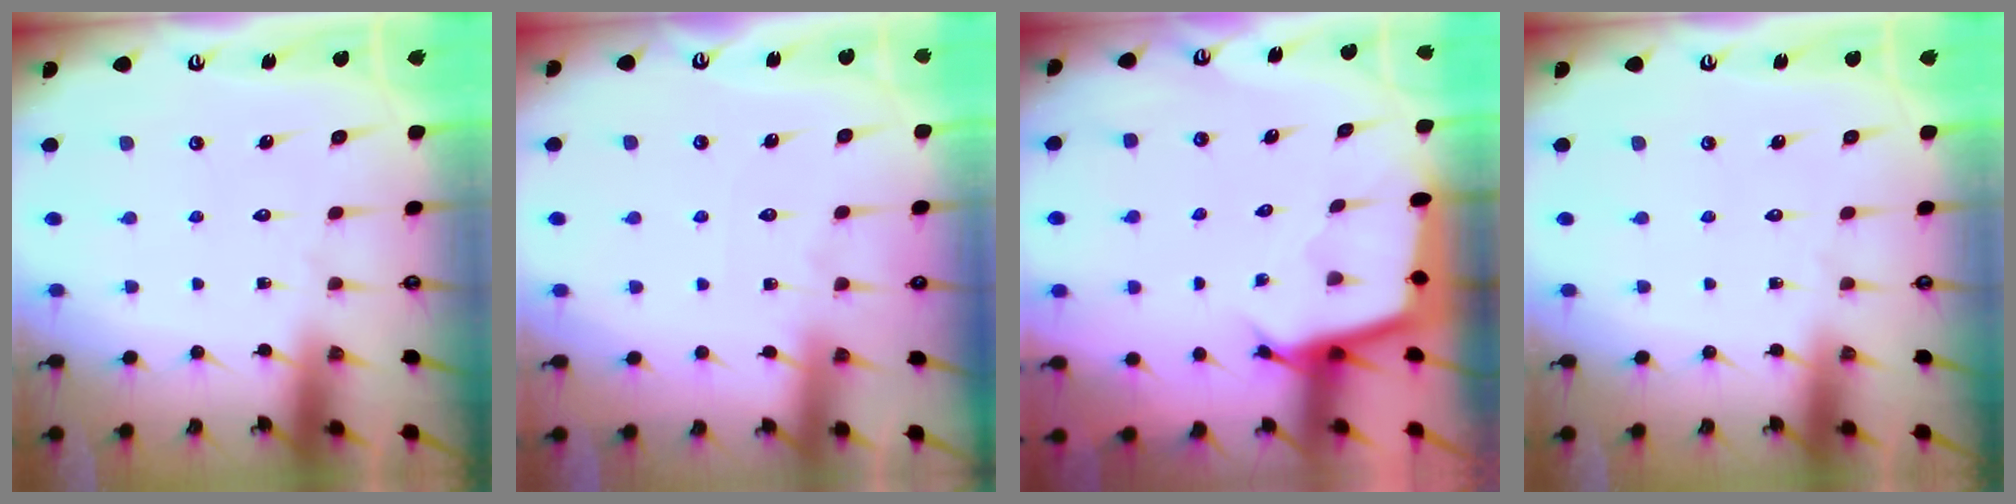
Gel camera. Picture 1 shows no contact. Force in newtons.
{"total": 3.9, "press": 3.9, "slide": 0.6}
{"total": 2.5, "press": 2.5, "slide": 0.1}
{"total": 0.0}